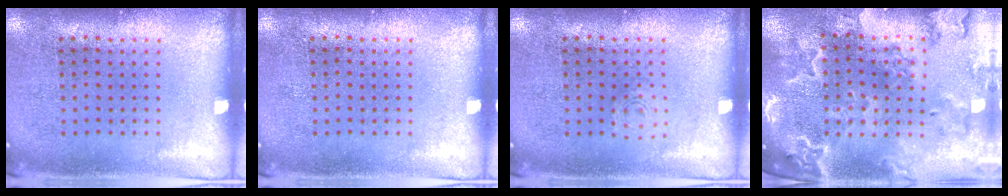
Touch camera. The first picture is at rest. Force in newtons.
{"total": 0.0}
{"total": 0.6, "press": 0.6, "slide": 0.1}
{"total": 3.7, "press": 3.2, "slide": 1.9}